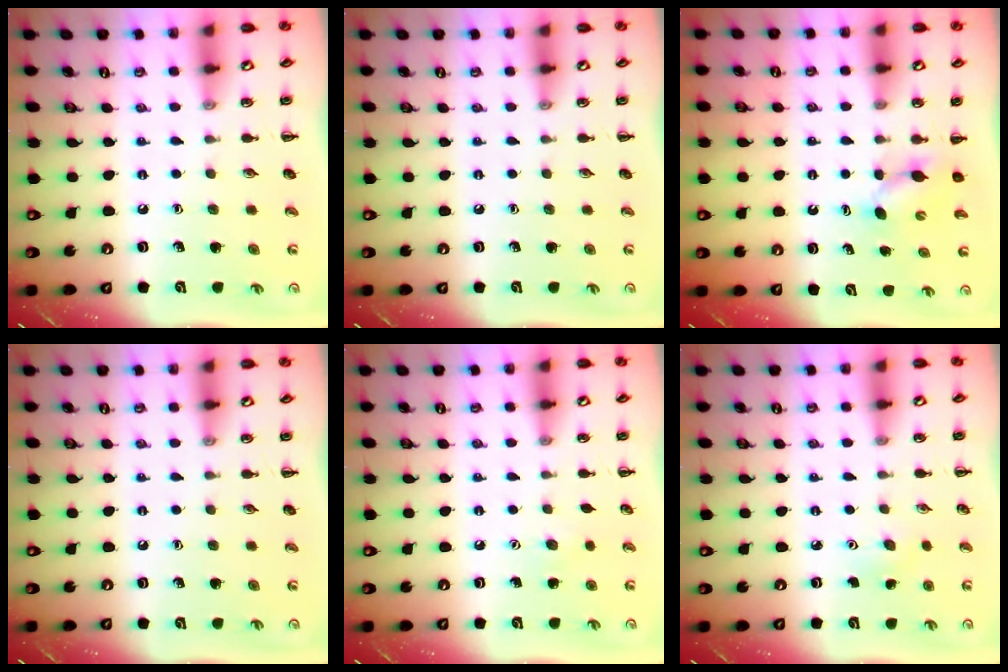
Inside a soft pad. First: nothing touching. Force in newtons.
{"total": 0.0}
{"total": 3.5, "press": 3.4, "slide": 0.9}
{"total": 0.0}
{"total": 3.7, "press": 3.6, "slide": 0.9}
{"total": 2.8, "press": 2.8, "slide": 0.7}